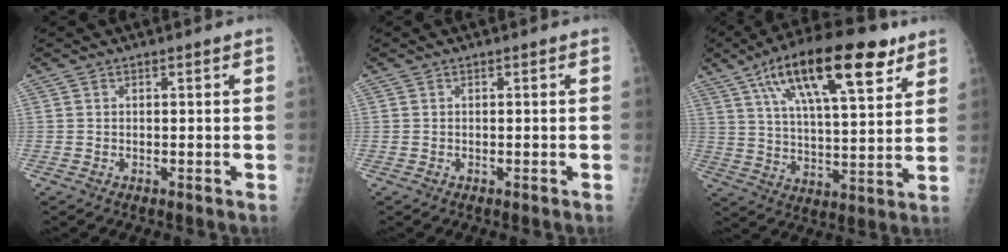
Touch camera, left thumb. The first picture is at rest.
{"total": 0.0}
{"total": 22.1, "force": [11.7, 7.5, 17.2], "torque": [-0.267, -0.017, 0.192]}